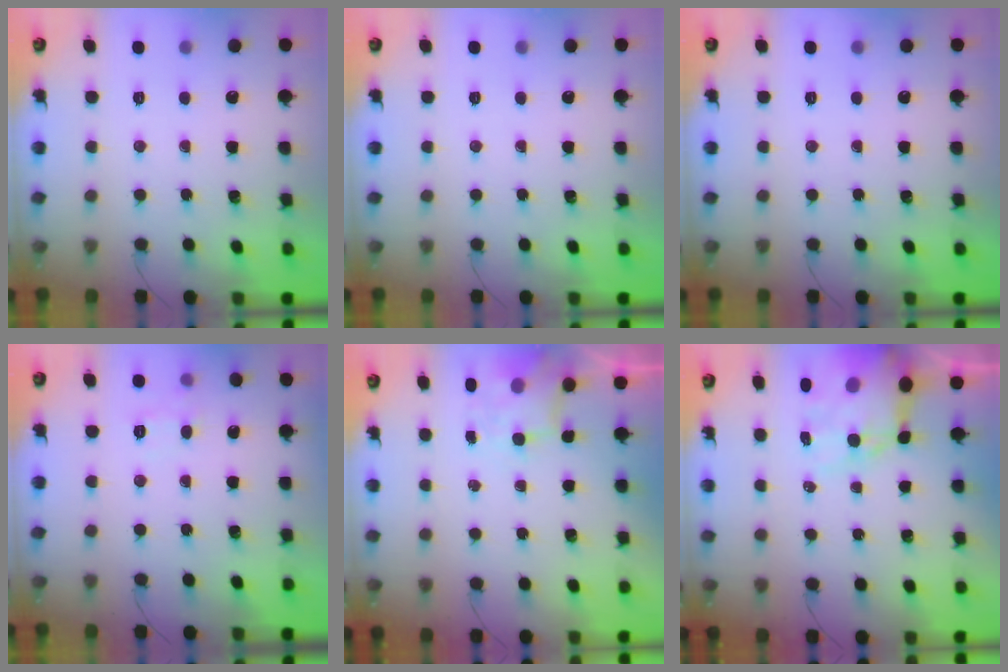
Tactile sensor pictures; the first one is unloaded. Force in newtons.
{"total": 0.0}
{"total": 0.0}
{"total": 6.0, "press": 5.9, "slide": 1.3}
{"total": 4.4, "press": 4.4, "slide": 0.7}
{"total": 14.6, "press": 14.1, "slide": 3.6}